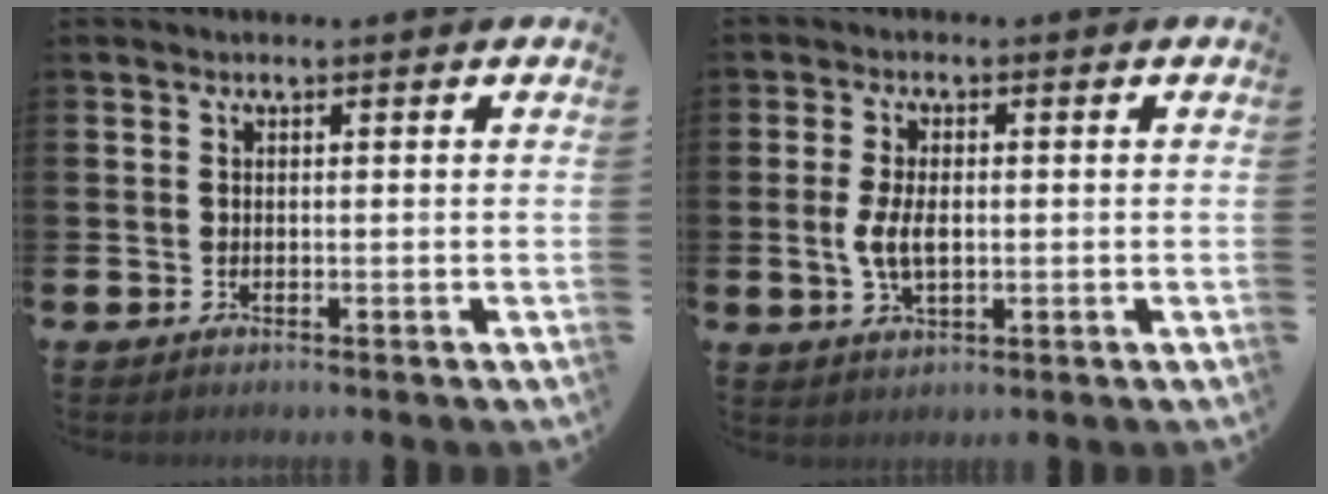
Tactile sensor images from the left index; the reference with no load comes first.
{"total": 4.6, "force": [-0.1, 2.5, 3.9], "torque": [-0.069, 0.001, -0.006]}